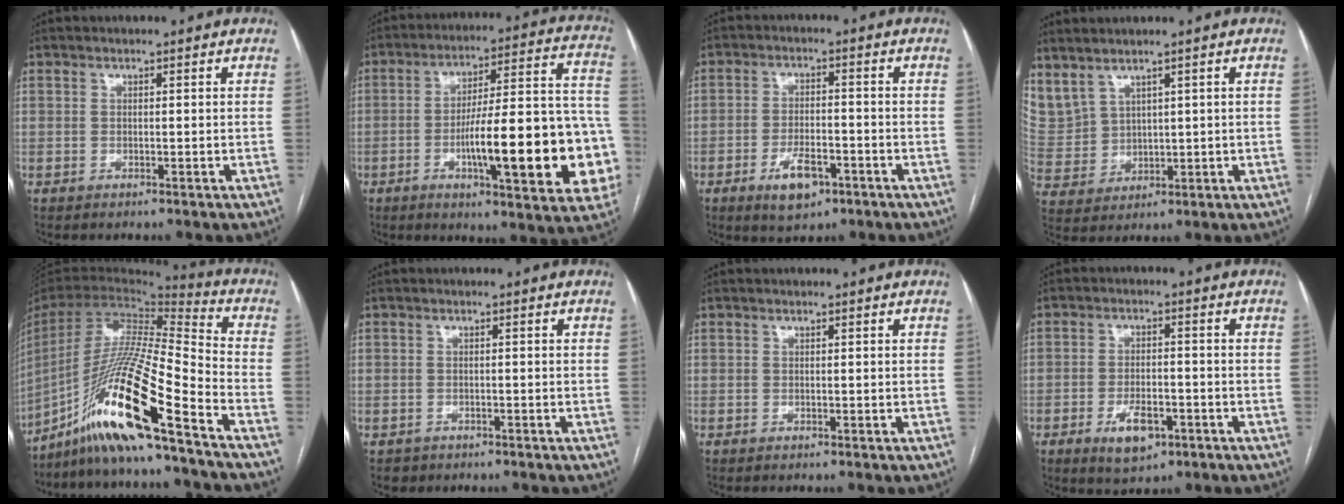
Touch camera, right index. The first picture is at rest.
{"total": 23.8, "force": [-5.9, 4.1, 22.7], "torque": [-0.248, 0.024, -0.074]}
{"total": 6.6, "force": [-3.5, 2.8, 4.8], "torque": [-0.087, -0.002, -0.054]}
{"total": 10.5, "force": [6.6, 6.6, 4.8], "torque": [-0.144, 0.016, 0.163]}
{"total": 20.3, "force": [-13.3, -0.4, 15.4], "torque": [-0.330, -0.029, -0.252]}
{"total": 1.9, "force": [-1.2, 1.5, 0.0], "torque": [-0.006, 0.005, -0.016]}
{"total": 0.0}
{"total": 6.4, "force": [-3.2, 2.9, 4.8], "torque": [-0.083, -0.003, -0.046]}